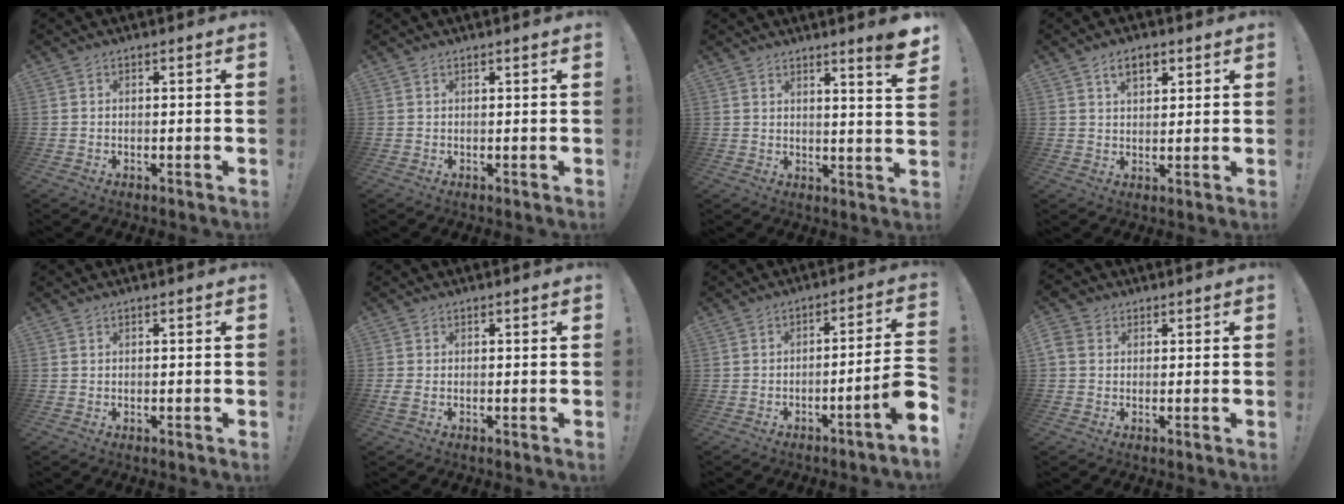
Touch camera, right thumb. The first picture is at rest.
{"total": 0.9, "force": [0.6, -0.4, 0.5], "torque": [-0.003, -0.003, 0.010]}
{"total": 6.0, "force": [4.0, -0.6, 4.3], "torque": [-0.056, -0.035, 0.061]}
{"total": 5.1, "force": [2.7, 2.9, 3.2], "torque": [-0.047, -0.003, 0.047]}
{"total": 0.0}
{"total": 1.8, "force": [0.0, 0.4, 1.8], "torque": [-0.031, -0.004, 0.002]}
{"total": 8.8, "force": [-4.1, -0.3, 7.8], "torque": [-0.121, 0.007, -0.069]}
{"total": 4.0, "force": [1.0, 3.3, 2.0], "torque": [-0.046, 0.004, 0.020]}